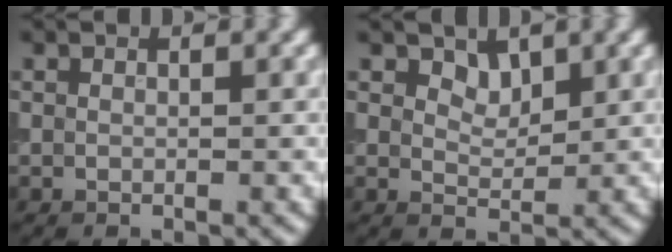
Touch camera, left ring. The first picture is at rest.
{"total": 1.8, "force": [1.2, 1.0, 0.8], "torque": [-0.014, -0.006, 0.019]}